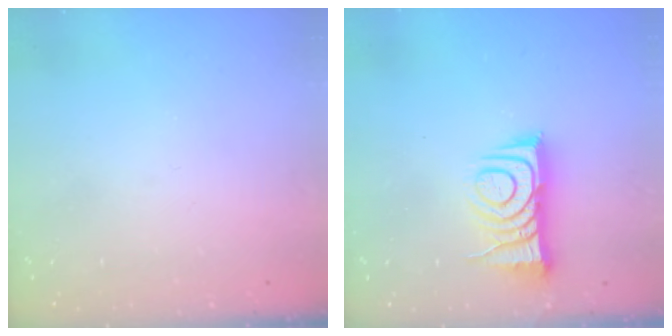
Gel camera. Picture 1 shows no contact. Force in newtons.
{"total": 9.7, "press": 9.7, "slide": 0.9}